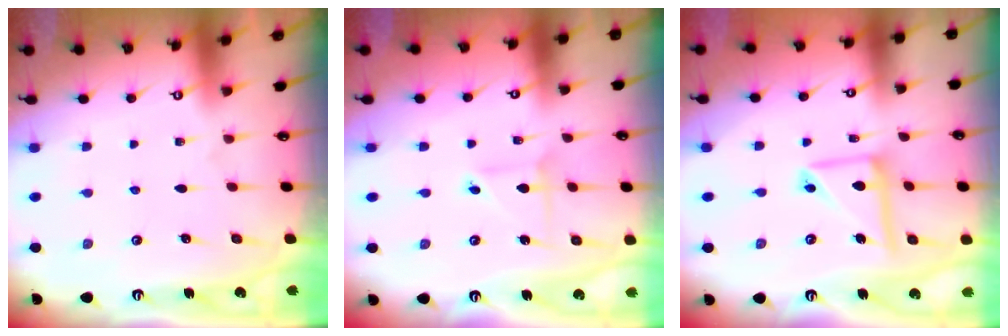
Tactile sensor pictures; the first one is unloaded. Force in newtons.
{"total": 2.8, "press": 2.8, "slide": 0.3}
{"total": 11.8, "press": 11.7, "slide": 1.0}